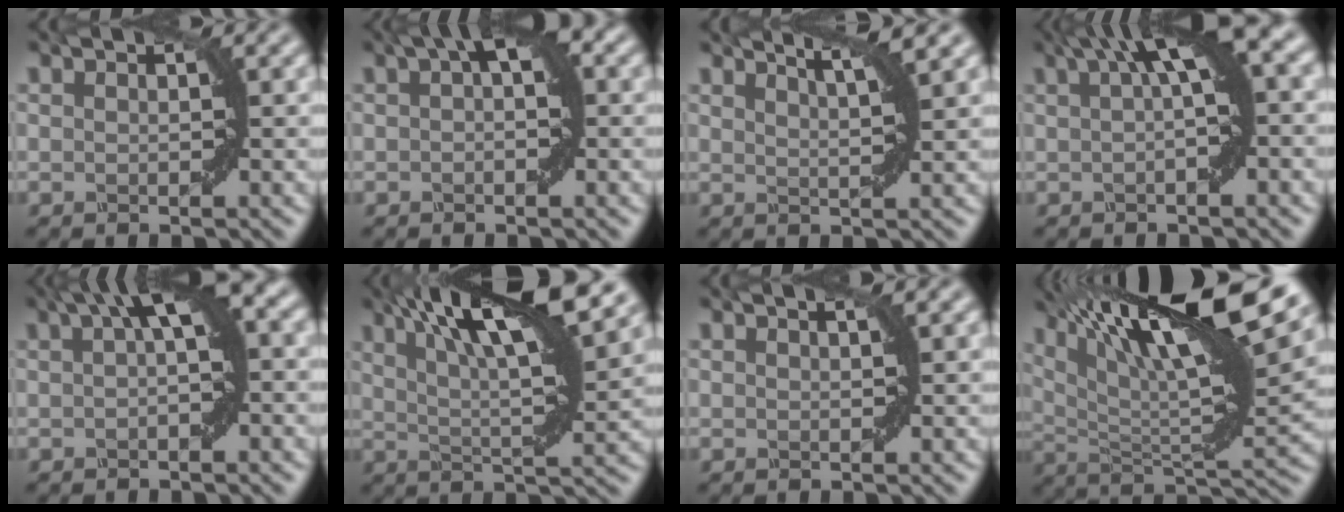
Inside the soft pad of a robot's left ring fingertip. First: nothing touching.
{"total": 3.2, "force": [0.7, 1.1, 3.0], "torque": [-0.037, 0.016, 0.011]}
{"total": 3.7, "force": [2.9, 0.6, 2.3], "torque": [-0.013, 0.013, 0.028]}
{"total": 7.1, "force": [2.3, 1.8, 6.5], "torque": [-0.076, 0.025, 0.033]}
{"total": 5.1, "force": [1.4, 1.2, 4.8], "torque": [-0.061, 0.022, 0.017]}
{"total": 12.2, "force": [6.4, 2.8, 10.0], "torque": [-0.144, 0.026, 0.100]}
{"total": 1.1, "force": [0.7, 0.4, 0.8], "torque": [0.004, -0.003, -0.001]}
{"total": 15.0, "force": [8.4, 3.6, 11.9], "torque": [-0.189, 0.016, 0.155]}